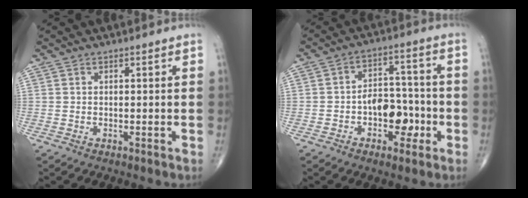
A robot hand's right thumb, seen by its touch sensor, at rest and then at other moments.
{"total": 9.1, "force": [-2.8, 5.8, 6.4], "torque": [-0.056, 0.036, -0.046]}